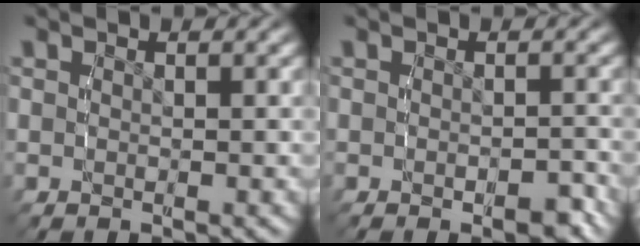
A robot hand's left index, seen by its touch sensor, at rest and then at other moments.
{"total": 1.4, "force": [-1.1, 0.5, 0.7], "torque": [-0.012, -0.001, -0.021]}